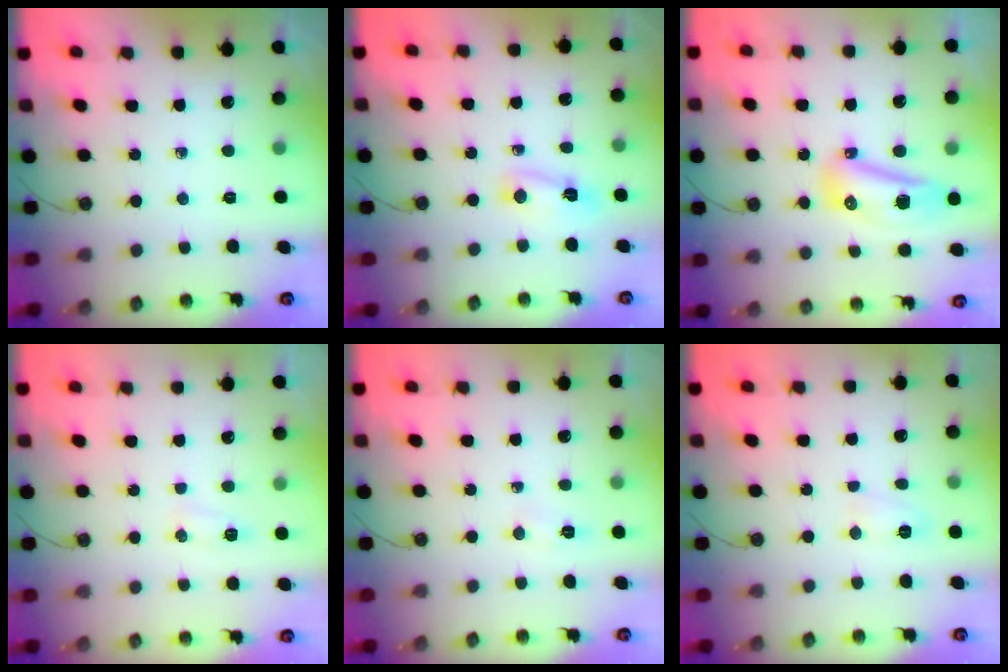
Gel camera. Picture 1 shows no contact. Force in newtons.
{"total": 3.1, "press": 3.1, "slide": 0.5}
{"total": 14.0, "press": 11.8, "slide": 7.5}
{"total": 16.9, "press": 5.4, "slide": 16.0}
{"total": 14.3, "press": 5.5, "slide": 13.2}
{"total": 5.3, "press": 5.2, "slide": 0.7}